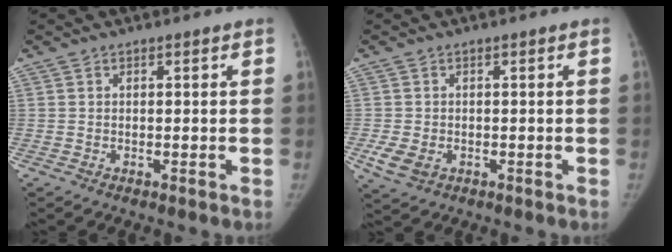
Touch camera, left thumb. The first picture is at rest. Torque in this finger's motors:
{"motor_torque": [-0.05, 0.08, 0.27, -0.27, 0.00]}